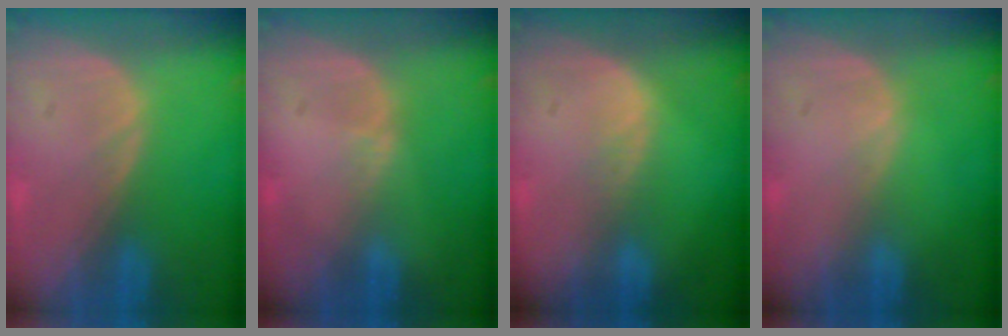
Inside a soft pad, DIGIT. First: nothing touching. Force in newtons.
{"total": 0.6, "press": 0.6, "slide": 0.2}
{"total": 1.3, "press": 1.3, "slide": 0.1}
{"total": 0.0}